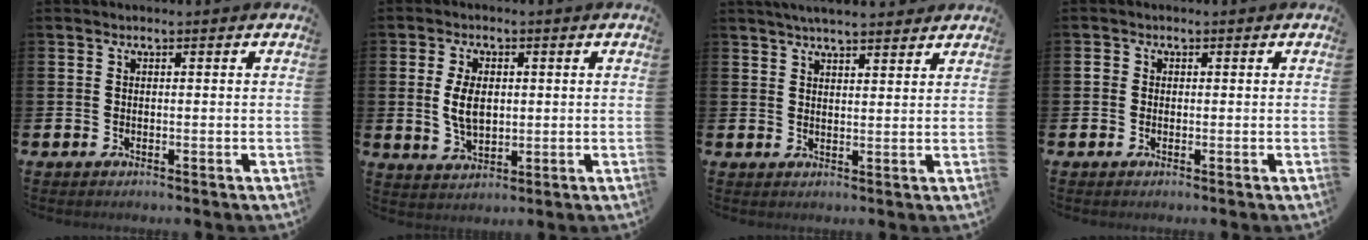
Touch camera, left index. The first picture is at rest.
{"total": 5.3, "force": [0.7, 3.1, 4.2], "torque": [-0.081, 0.004, 0.007]}
{"total": 4.0, "force": [3.9, 0.2, 1.0], "torque": [-0.028, -0.012, 0.069]}
{"total": 1.0, "force": [0.0, 0.9, 0.4], "torque": [-0.003, 0.002, -0.004]}